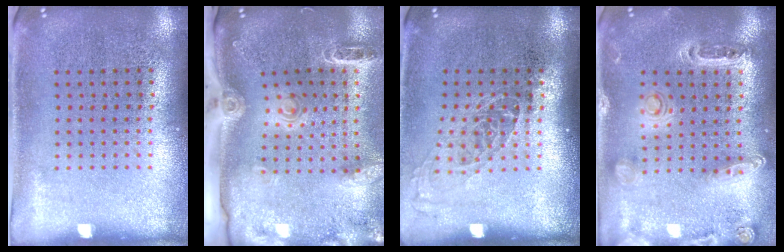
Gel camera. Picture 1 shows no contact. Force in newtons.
{"total": 2.2, "press": 1.8, "slide": 1.2}
{"total": 1.2, "press": 1.0, "slide": 0.7}
{"total": 1.4, "press": 1.3, "slide": 0.3}